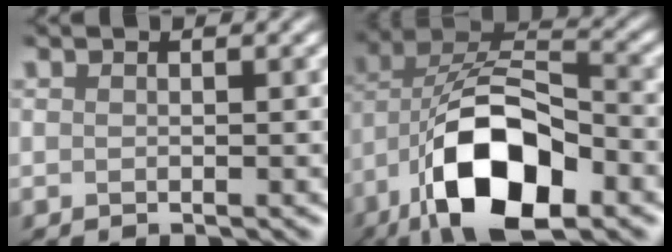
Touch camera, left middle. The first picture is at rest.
{"total": 11.9, "force": [-5.4, 6.0, 8.7], "torque": [-0.172, 0.001, -0.092]}